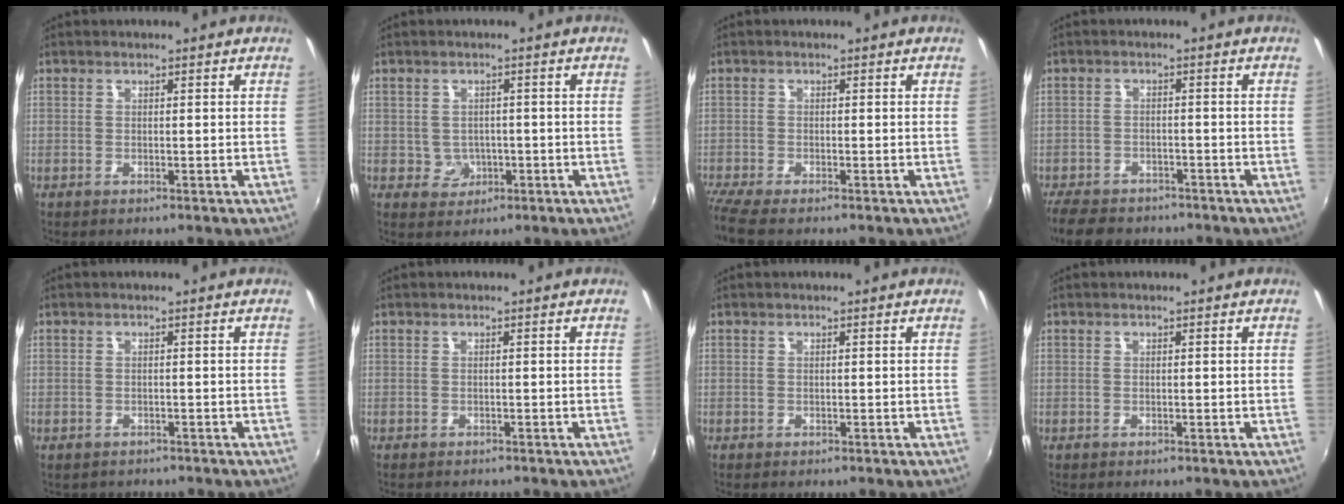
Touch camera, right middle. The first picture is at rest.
{"total": 3.5, "force": [-0.7, 3.3, 0.7], "torque": [-0.017, 0.005, -0.002]}
{"total": 4.4, "force": [-3.7, 0.3, 2.3], "torque": [-0.062, -0.025, -0.074]}
{"total": 9.4, "force": [-7.7, 4.4, 3.3], "torque": [-0.091, -0.013, -0.129]}
{"total": 1.4, "force": [-1.1, 0.9, 0.2], "torque": [-0.009, -0.004, -0.014]}
{"total": 1.2, "force": [-1.1, 0.4, 0.2], "torque": [-0.009, -0.006, -0.017]}
{"total": 0.0}
{"total": 0.0}